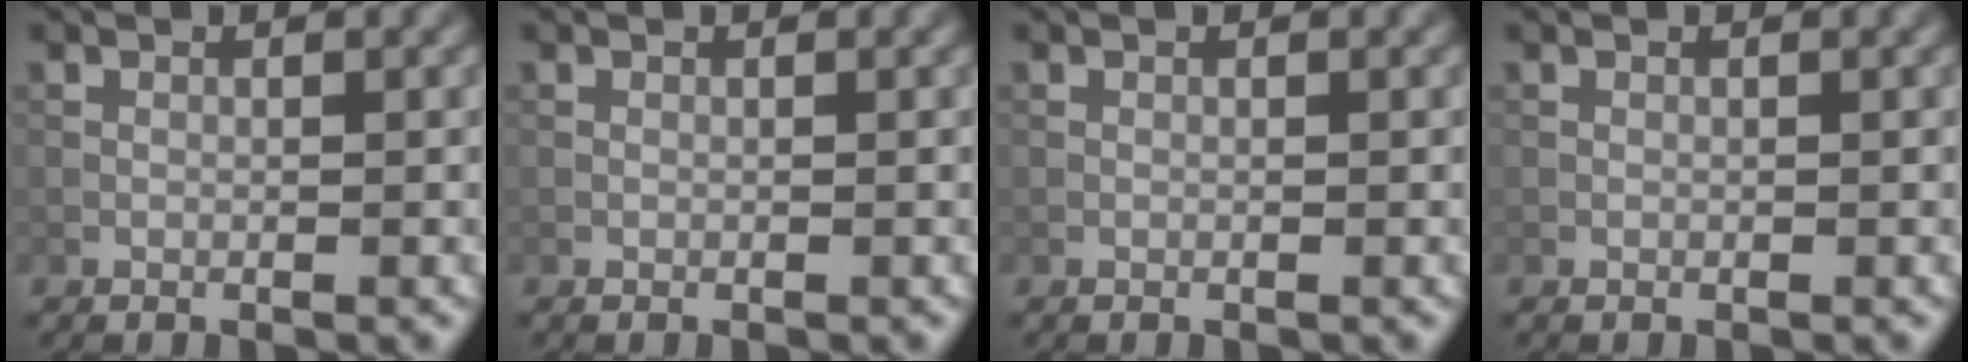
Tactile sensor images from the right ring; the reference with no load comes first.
{"total": 0.0}
{"total": 0.0}
{"total": 0.0}